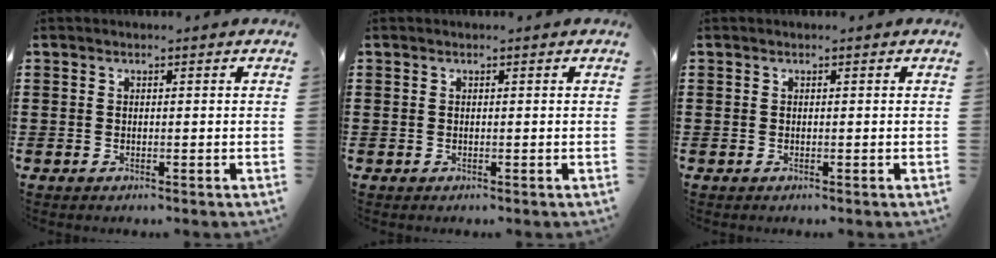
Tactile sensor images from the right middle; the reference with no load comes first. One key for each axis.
{"total": 0.0}
{"total": 0.0}